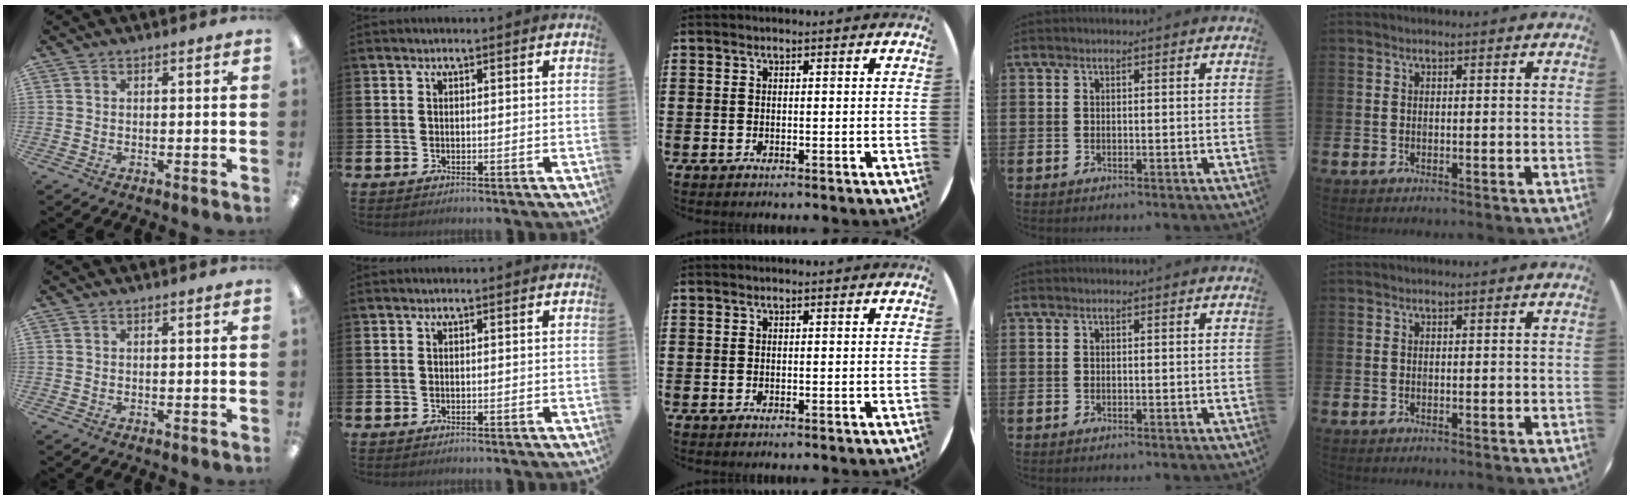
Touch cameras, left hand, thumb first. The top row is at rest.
{}